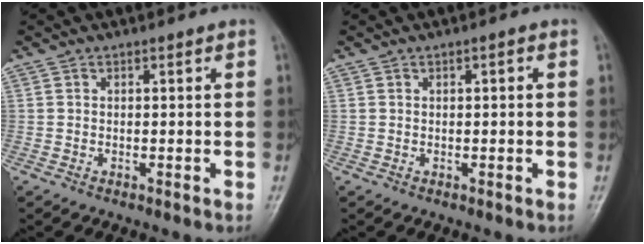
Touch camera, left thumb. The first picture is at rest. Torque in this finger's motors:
{"motor_torque": [0.07, -0.13, -0.28, -0.32, 0.00]}